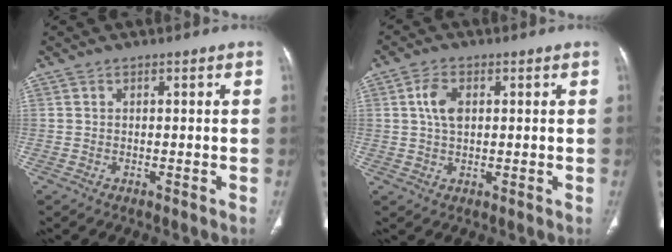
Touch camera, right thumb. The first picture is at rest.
{"total": 4.9, "force": [1.1, 3.0, 3.8], "torque": [-0.076, 0.001, 0.019]}